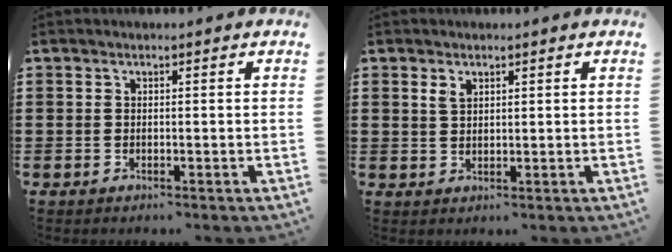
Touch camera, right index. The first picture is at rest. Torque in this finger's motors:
{"motor_torque": [0.02, -0.01, 0.01, 0.05]}